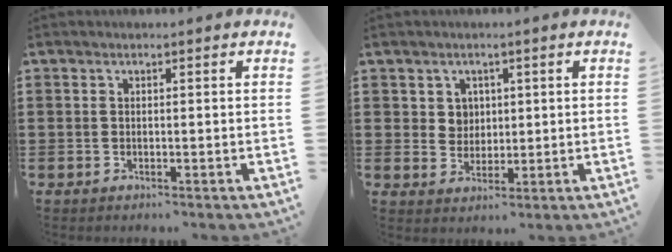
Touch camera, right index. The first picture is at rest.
{"total": 3.1, "force": [1.4, 2.6, 0.8], "torque": [-0.028, 0.009, 0.026]}